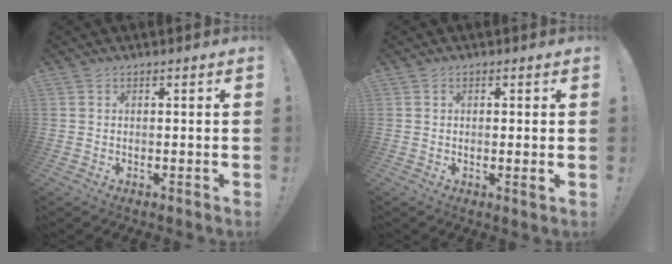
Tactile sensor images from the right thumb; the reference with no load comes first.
{"total": 1.5, "force": [0.1, 0.2, 1.5], "torque": [-0.019, -0.003, -0.001]}